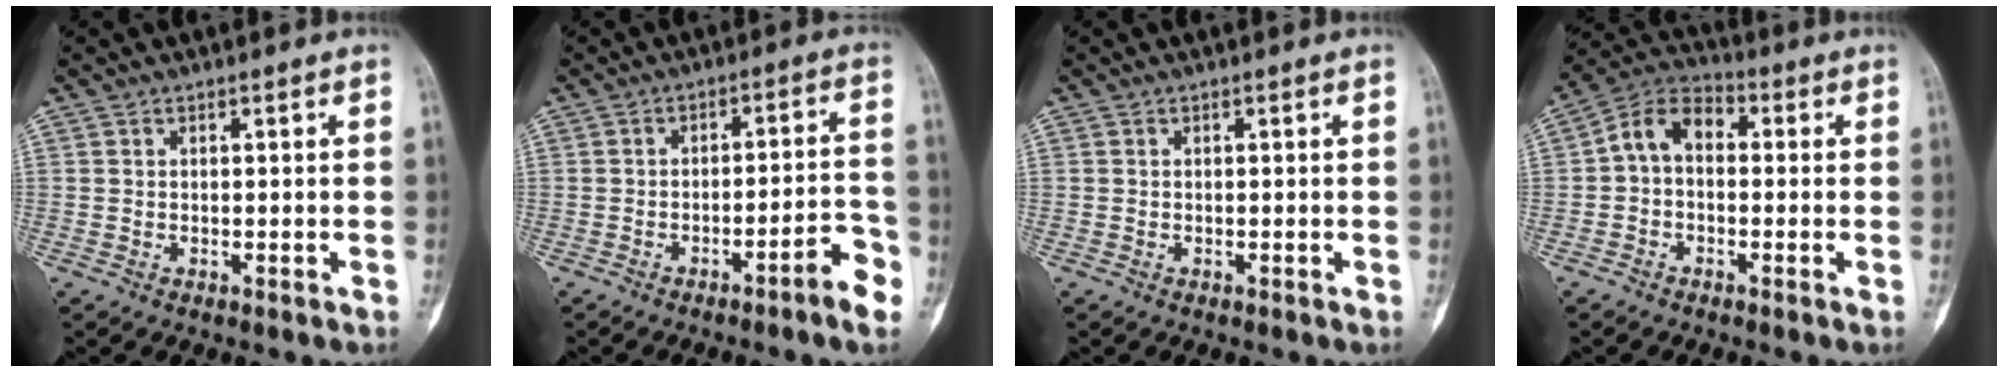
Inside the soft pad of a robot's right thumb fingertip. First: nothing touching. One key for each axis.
{"total": 7.4, "fx": -4.1, "fy": 0.9, "fz": 6.1, "tx": -0.081, "ty": 0.034, "tz": -0.054}
{"total": 0.0}
{"total": 7.8, "fx": 0.0, "fy": 5.3, "fz": 5.7, "tx": -0.085, "ty": 0.028, "tz": -0.017}